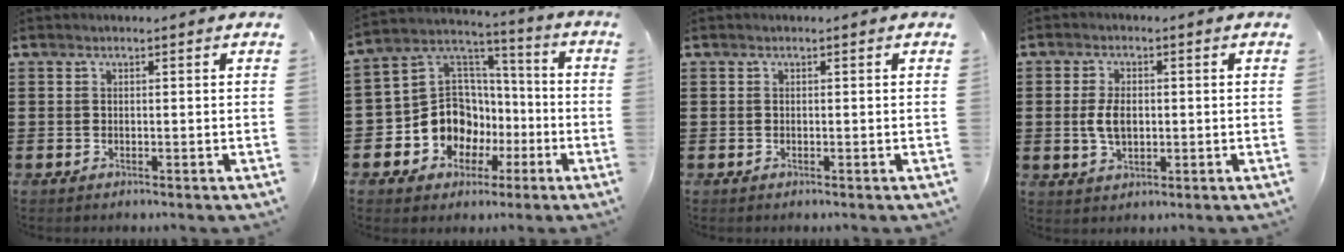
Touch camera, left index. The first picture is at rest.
{"total": 12.0, "force": [-4.3, 10.5, 4.0], "torque": [-0.122, 0.007, -0.074]}
{"total": 0.0}
{"total": 4.6, "force": [0.2, 2.6, 3.8], "torque": [-0.091, 0.002, -0.002]}